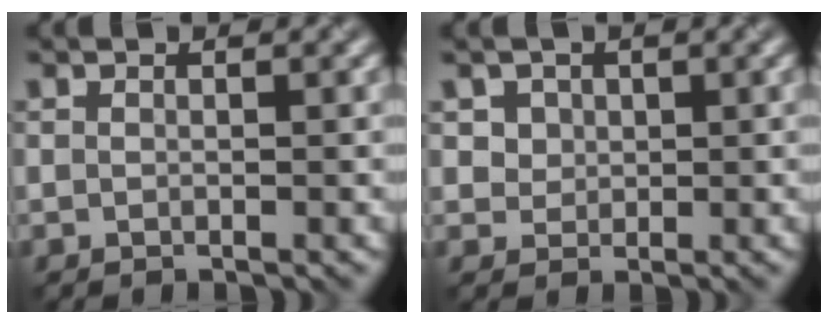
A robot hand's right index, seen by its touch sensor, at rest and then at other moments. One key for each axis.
{"total": 3.3, "fx": 1.7, "fy": 2.5, "fz": 1.3, "tx": -0.035, "ty": 0.004, "tz": 0.035}